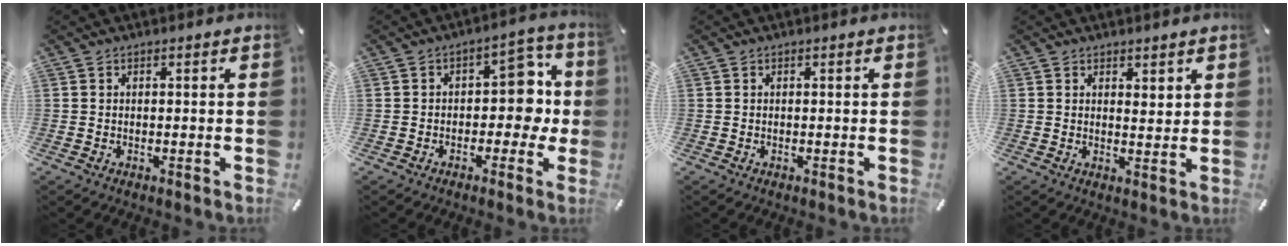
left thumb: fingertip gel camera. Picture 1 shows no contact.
{"total": 10.6, "force": [0.6, 7.1, 7.9], "torque": [-0.091, 0.000, 0.007]}
{"total": 0.0}
{"total": 2.5, "force": [2.1, 1.4, 0.3], "torque": [0.007, -0.013, 0.037]}